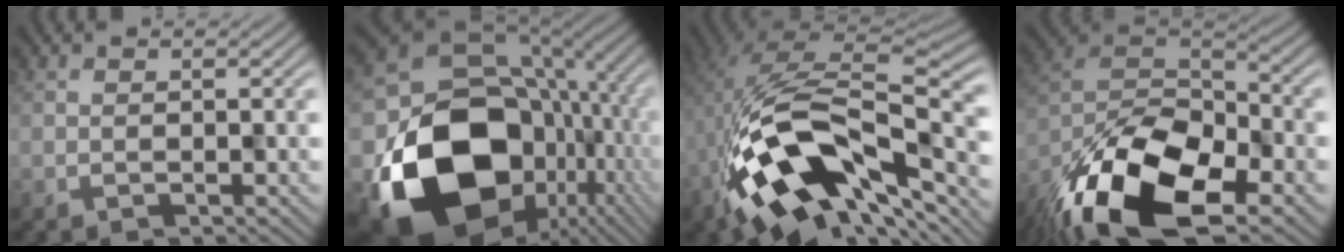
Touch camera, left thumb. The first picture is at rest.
{"total": 20.2, "force": [-5.3, 15.9, 11.2], "torque": [-0.250, -0.062, -0.052]}
{"total": 16.0, "force": [-5.9, 8.4, 12.3], "torque": [-0.203, 0.002, -0.105]}
{"total": 17.3, "force": [-10.9, 7.8, 11.0], "torque": [-0.224, -0.039, -0.192]}